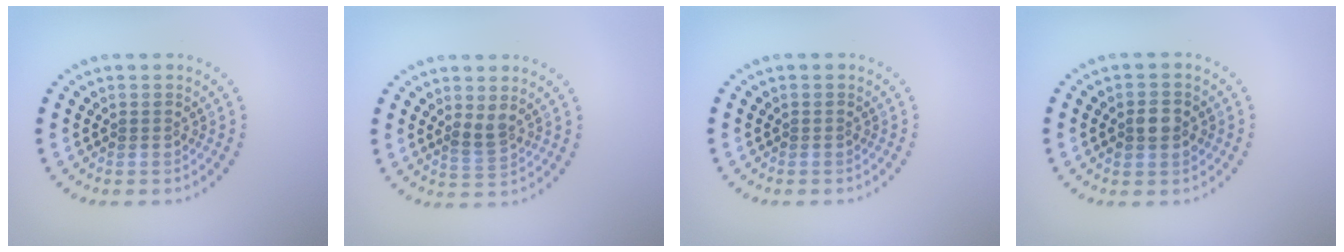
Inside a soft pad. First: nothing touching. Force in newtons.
{"total": 1.6, "press": 1.3, "slide": 0.9}
{"total": 0.0}
{"total": 2.5, "press": 2.5, "slide": 0.3}